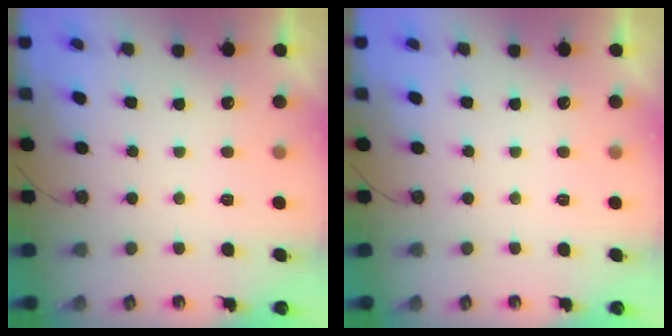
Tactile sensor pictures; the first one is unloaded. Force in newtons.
{"total": 0.0}